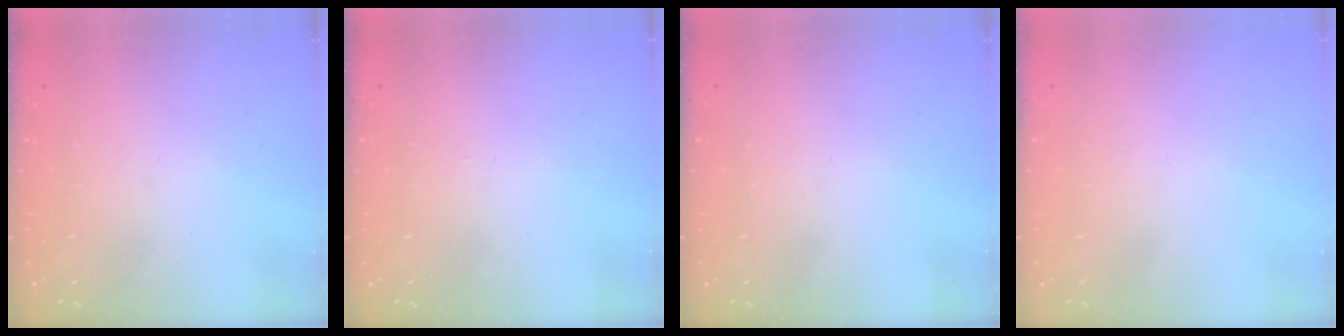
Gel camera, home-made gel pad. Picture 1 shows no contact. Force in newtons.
{"total": 2.4, "press": 2.4, "slide": 0.4}
{"total": 0.0}
{"total": 1.8, "press": 1.8, "slide": 0.1}